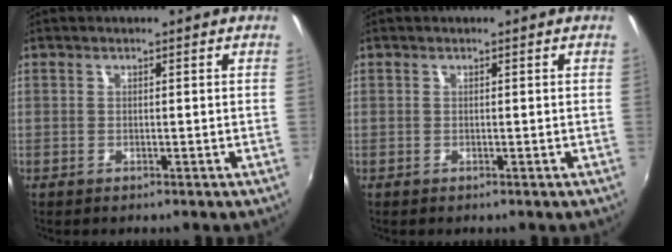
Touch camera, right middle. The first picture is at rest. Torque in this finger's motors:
{"motor_torque": [-0.14, 0.19, -0.01, 0.00]}